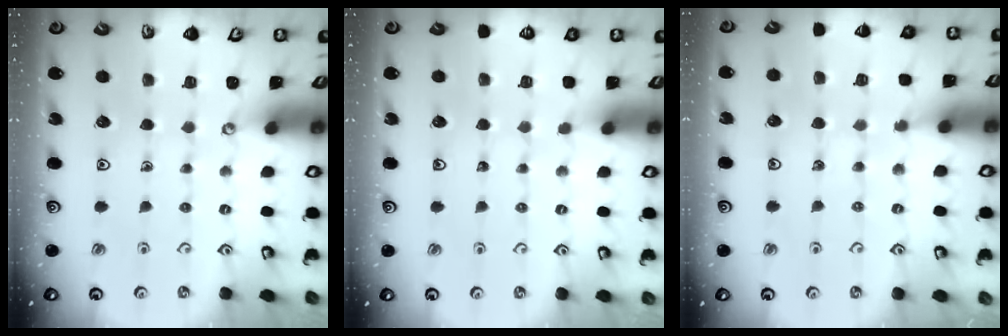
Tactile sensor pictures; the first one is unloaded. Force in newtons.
{"total": 0.0}
{"total": 5.1, "press": 4.9, "slide": 1.6}